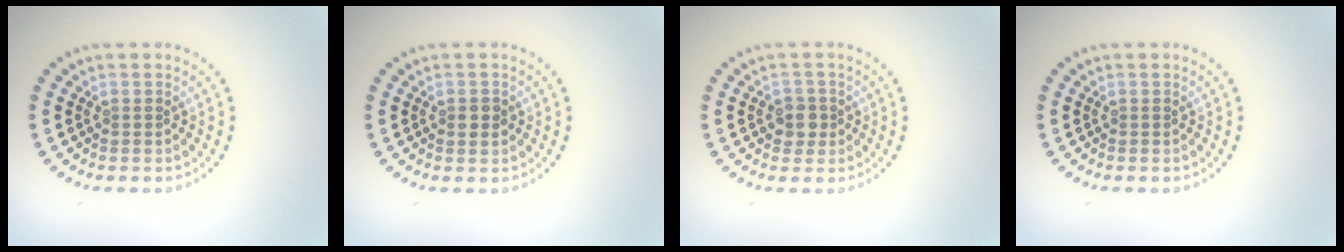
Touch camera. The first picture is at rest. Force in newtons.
{"total": 1.4, "press": 1.4, "slide": 0.2}
{"total": 1.9, "press": 1.8, "slide": 0.7}
{"total": 0.0}